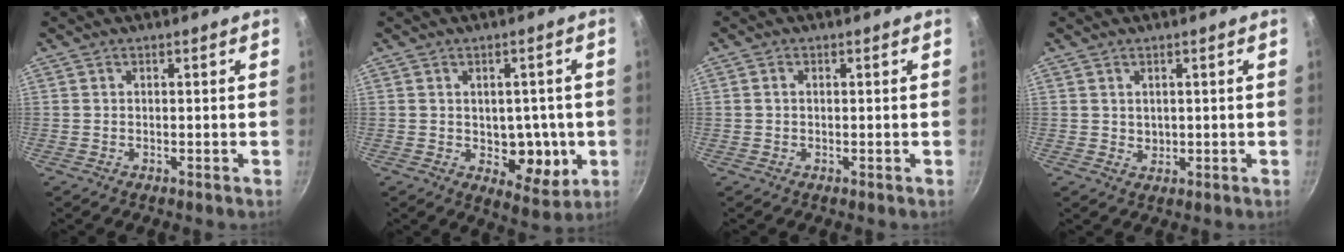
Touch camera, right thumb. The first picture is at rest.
{"total": 9.5, "force": [-1.1, 6.3, 7.0], "torque": [-0.046, -0.011, -0.006]}
{"total": 0.9, "force": [0.1, 0.7, 0.5], "torque": [-0.009, 0.004, 0.000]}
{"total": 1.5, "force": [0.8, 1.1, 0.6], "torque": [-0.005, -0.006, 0.015]}